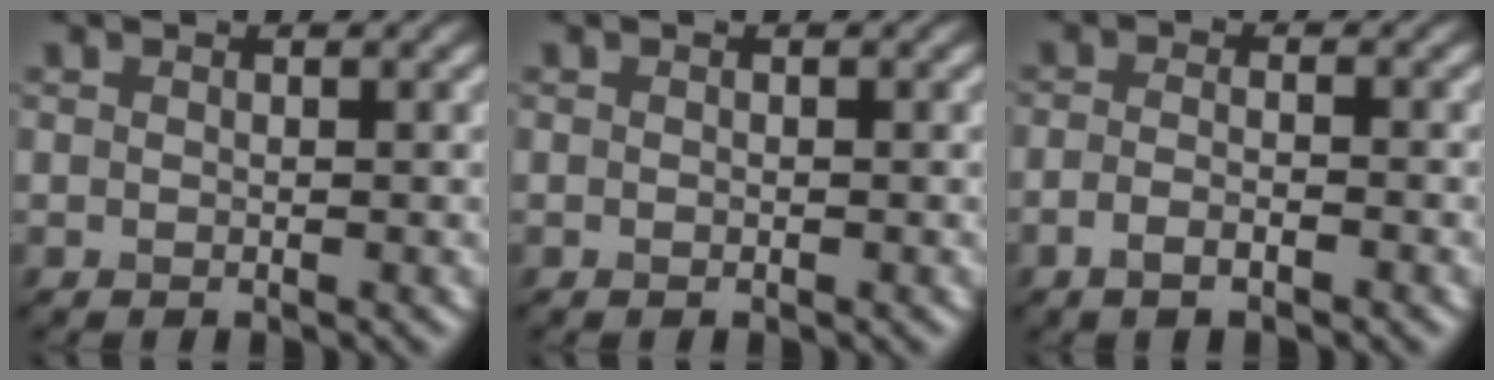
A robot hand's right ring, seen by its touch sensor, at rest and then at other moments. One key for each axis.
{"total": 0.0}
{"total": 2.0, "fx": -1.1, "fy": 0.6, "fz": 1.6, "tx": -0.030, "ty": -0.001, "tz": -0.024}